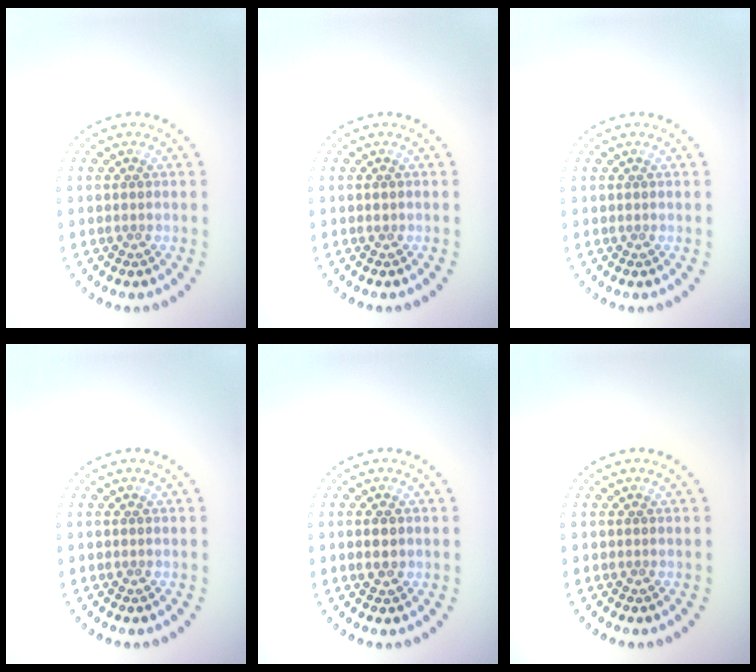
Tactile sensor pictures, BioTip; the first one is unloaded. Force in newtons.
{"total": 0.6, "press": 0.6, "slide": 0.1}
{"total": 0.0}
{"total": 0.0}
{"total": 2.0, "press": 2.0, "slide": 0.2}
{"total": 0.0}